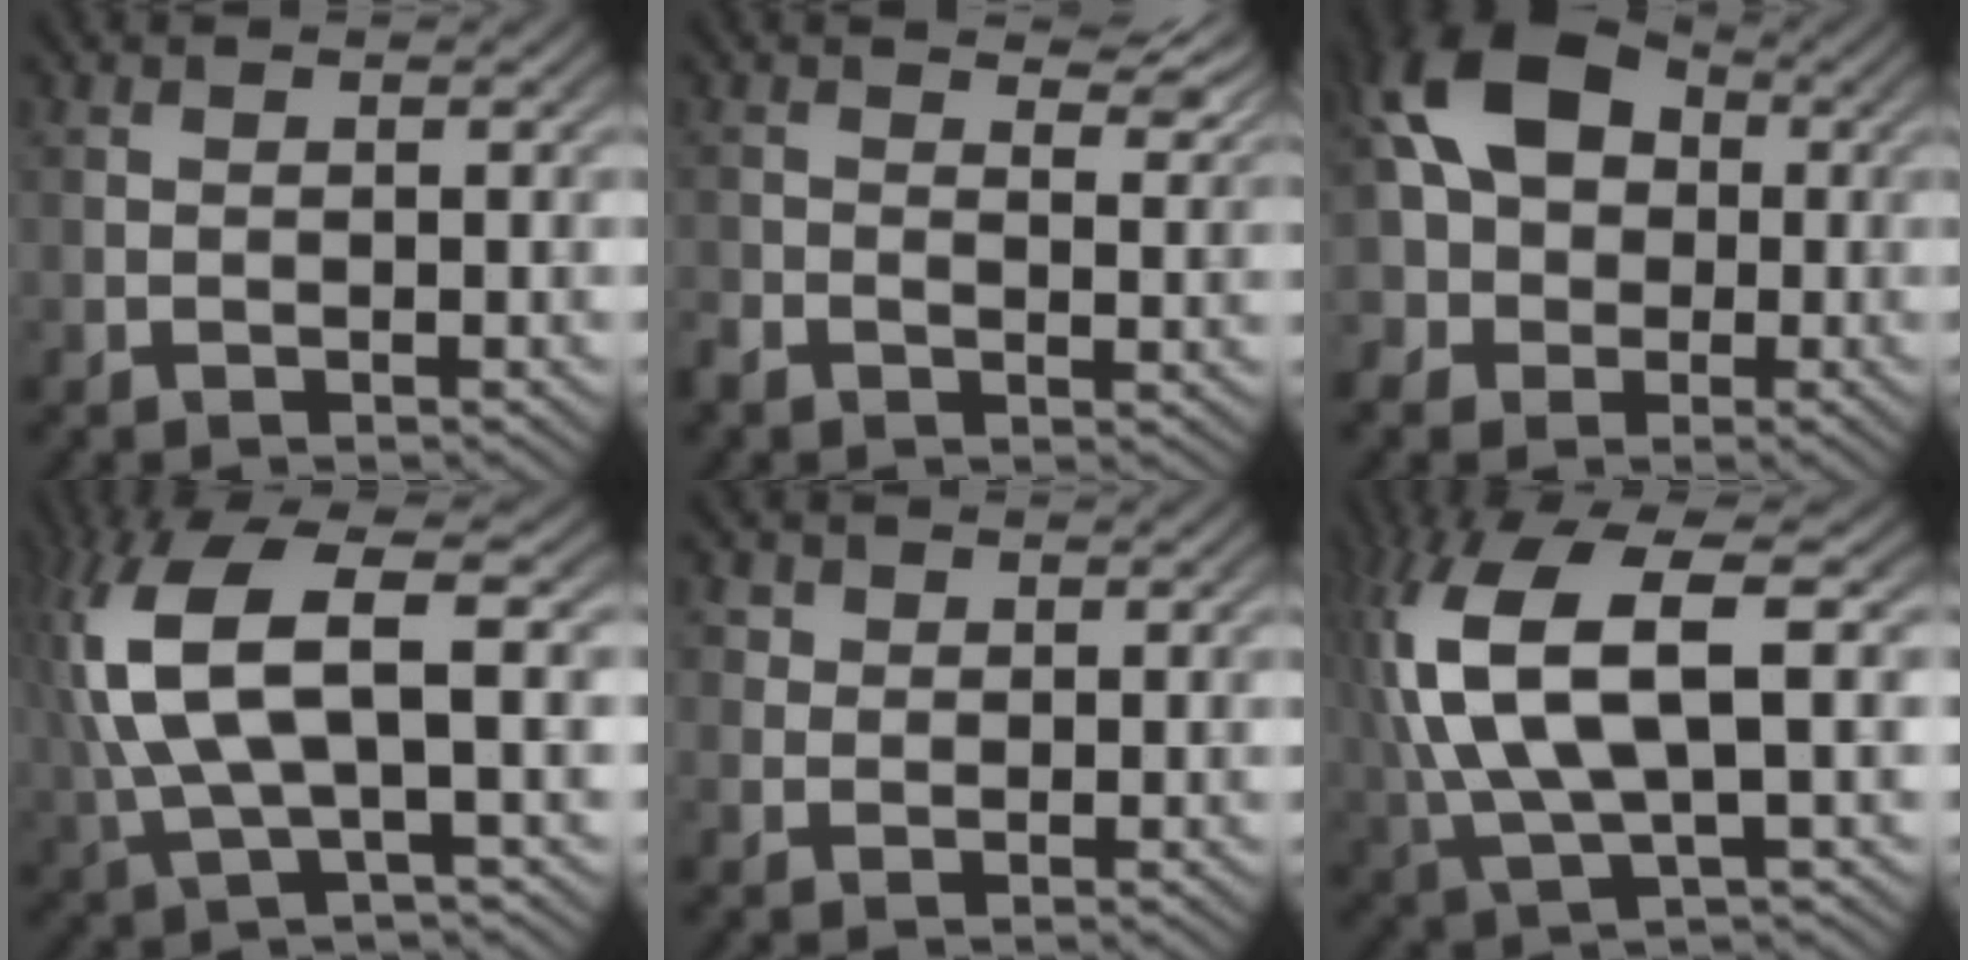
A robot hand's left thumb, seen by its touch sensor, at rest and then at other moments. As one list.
[{"total": 4.3, "force": [1.7, 2.5, 3.1], "torque": [-0.059, -0.005, 0.023]}, {"total": 11.2, "force": [0.8, 8.8, 7.0], "torque": [-0.140, 0.013, -0.005]}, {"total": 11.6, "force": [1.8, 3.8, 10.8], "torque": [-0.255, 0.013, 0.036]}, {"total": 2.5, "force": [1.2, 2.0, 0.8], "torque": [-0.024, -0.001, 0.015]}, {"total": 13.6, "force": [2.4, 5.0, 12.4], "torque": [-0.299, 0.014, 0.050]}]